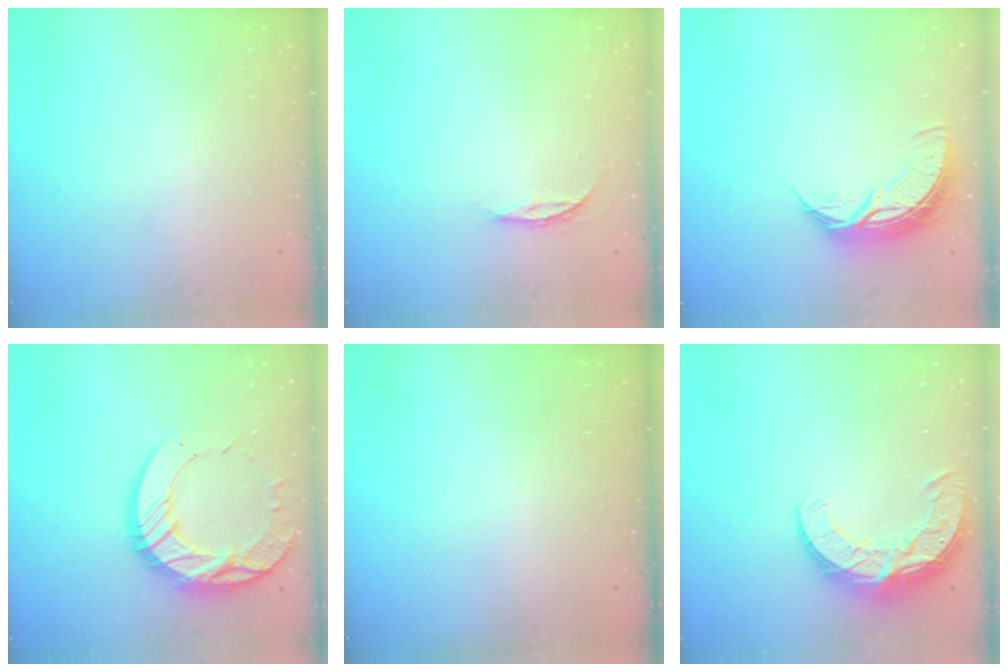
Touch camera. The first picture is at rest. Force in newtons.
{"total": 3.8, "press": 3.8, "slide": 0.3}
{"total": 9.0, "press": 9.0, "slide": 0.6}
{"total": 16.6, "press": 16.5, "slide": 1.3}
{"total": 0.0}
{"total": 11.0, "press": 10.9, "slide": 0.8}